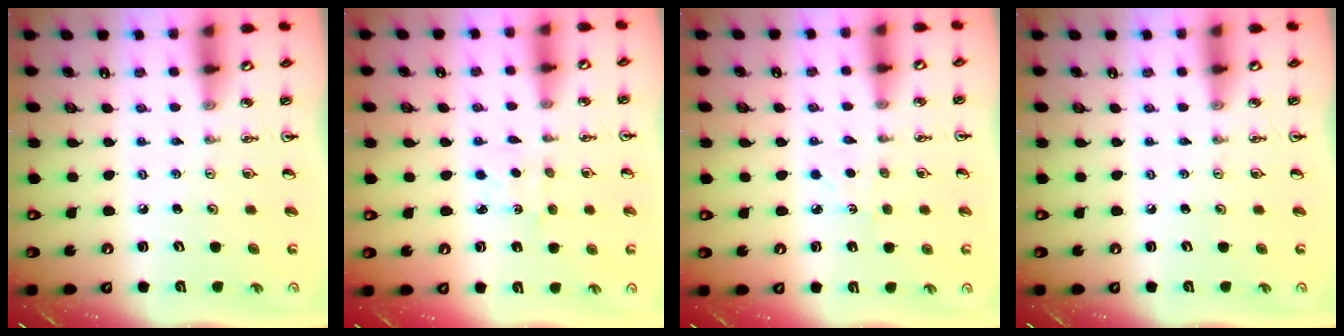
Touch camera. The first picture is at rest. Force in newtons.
{"total": 3.5, "press": 3.5, "slide": 0.4}
{"total": 2.9, "press": 2.9, "slide": 0.4}
{"total": 0.0}